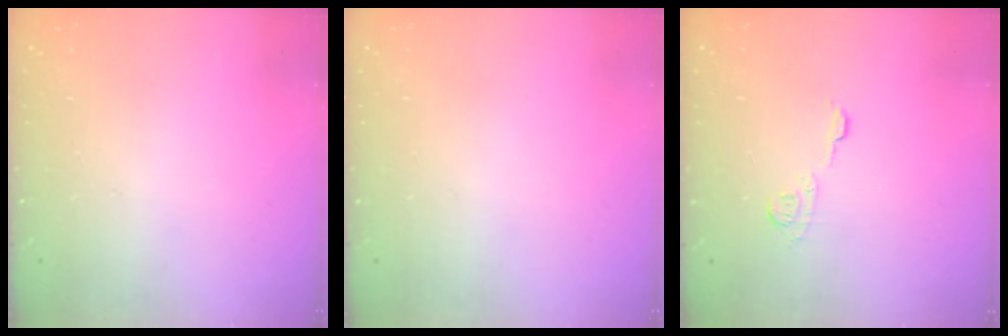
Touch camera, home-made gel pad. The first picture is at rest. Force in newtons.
{"total": 0.0}
{"total": 7.2, "press": 7.2, "slide": 0.4}